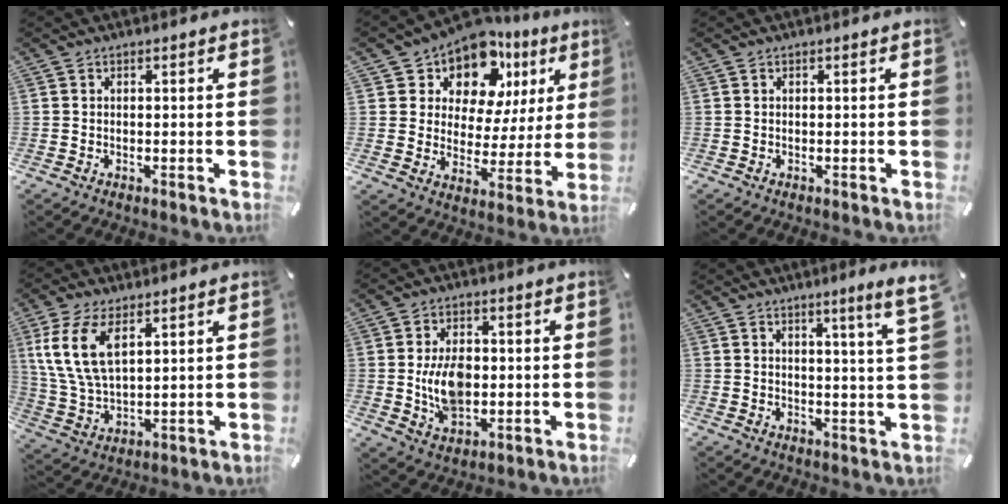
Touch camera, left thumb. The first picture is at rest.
{"total": 11.8, "force": [8.6, 7.1, 3.9], "torque": [-0.076, -0.073, 0.155]}
{"total": 0.0}
{"total": 11.3, "force": [5.2, 5.8, 8.2], "torque": [-0.203, -0.011, 0.093]}
{"total": 10.1, "force": [-0.1, 6.9, 7.4], "torque": [-0.135, -0.001, -0.003]}
{"total": 6.6, "force": [3.8, -0.6, 5.3], "torque": [-0.083, -0.021, 0.058]}